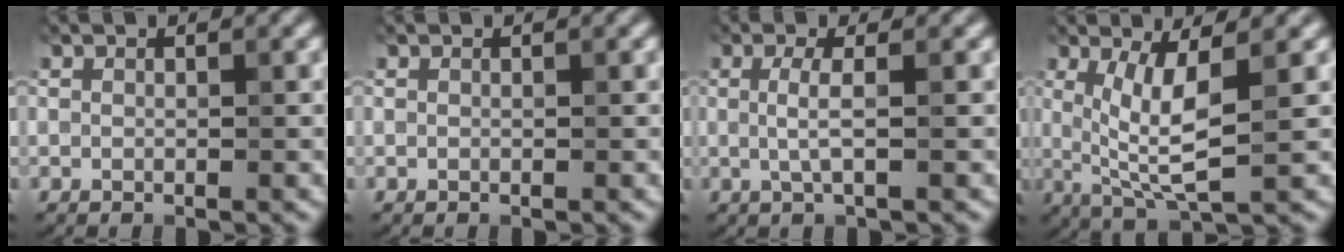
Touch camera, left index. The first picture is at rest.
{"total": 0.0}
{"total": 2.1, "force": [0.0, 0.3, 2.1], "torque": [-0.044, 0.002, -0.001]}
{"total": 5.3, "force": [0.7, 1.0, 5.1], "torque": [-0.103, -0.009, 0.018]}